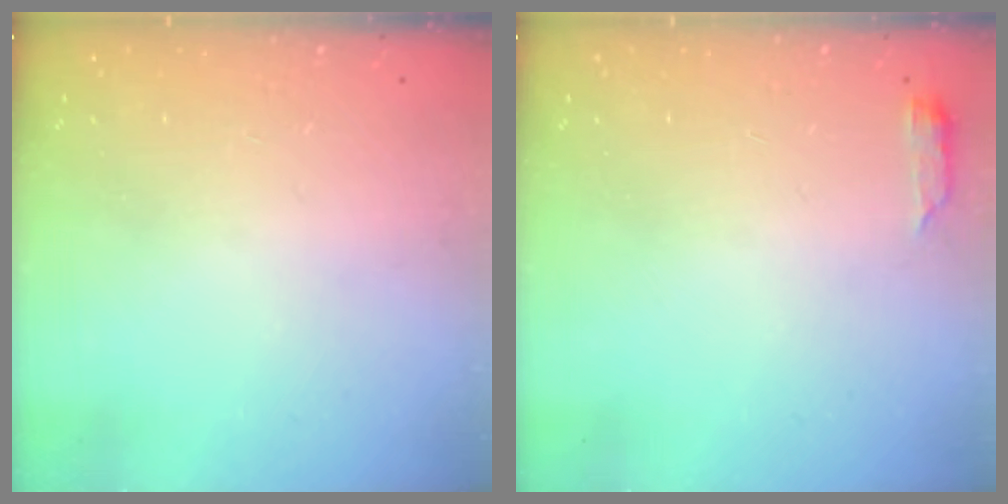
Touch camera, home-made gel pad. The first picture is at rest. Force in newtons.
{"total": 2.6, "press": 2.6, "slide": 0.5}